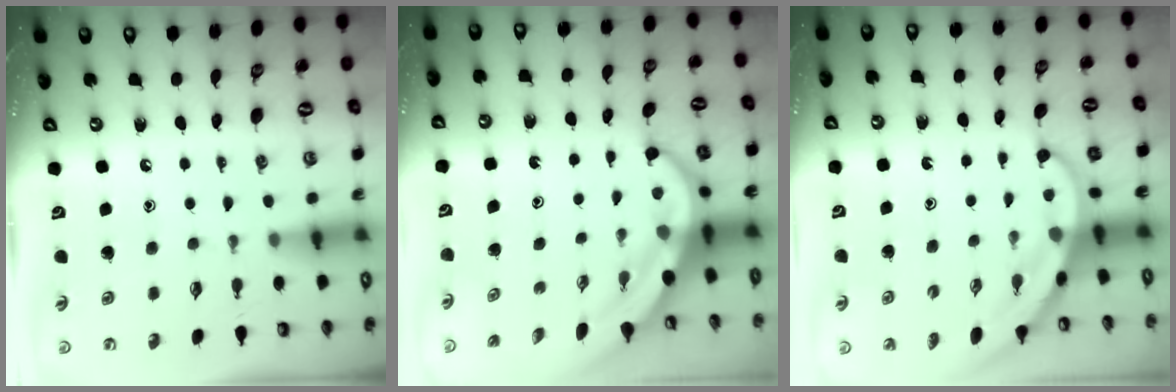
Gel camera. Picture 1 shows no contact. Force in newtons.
{"total": 6.2, "press": 6.1, "slide": 1.4}
{"total": 3.3, "press": 3.3, "slide": 0.1}